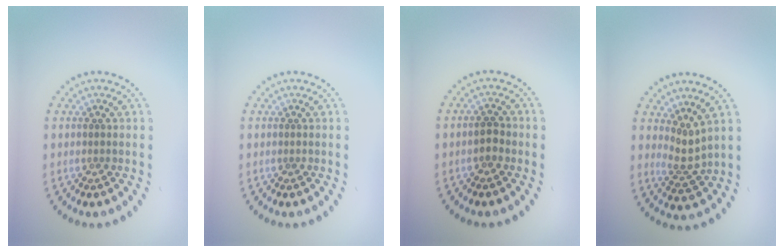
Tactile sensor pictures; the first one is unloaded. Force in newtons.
{"total": 0.0}
{"total": 1.5, "press": 1.5, "slide": 0.3}
{"total": 2.3, "press": 1.6, "slide": 1.7}